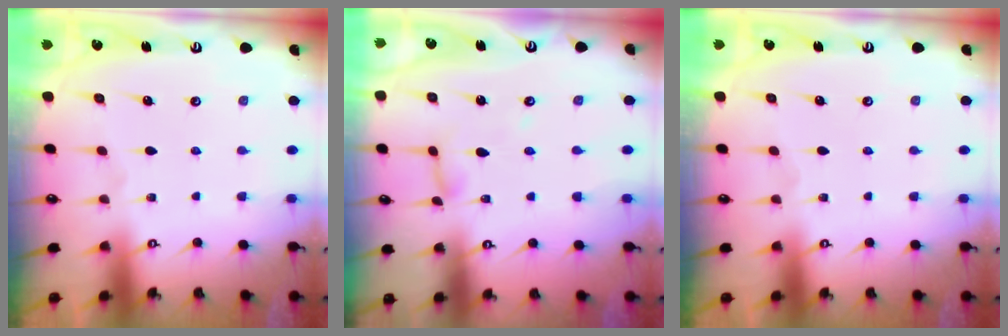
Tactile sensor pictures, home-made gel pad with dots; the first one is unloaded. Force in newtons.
{"total": 4.6, "press": 4.6, "slide": 0.2}
{"total": 0.0}